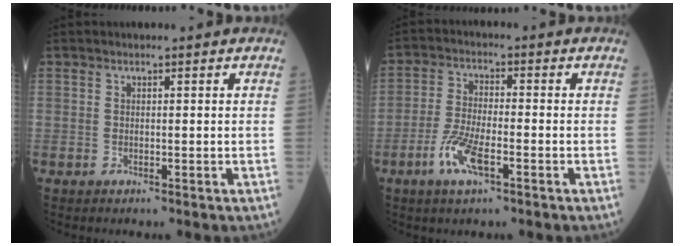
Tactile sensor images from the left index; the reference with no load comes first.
{"total": 6.5, "force": [-3.3, 1.7, 5.3], "torque": [-0.117, -0.009, -0.067]}